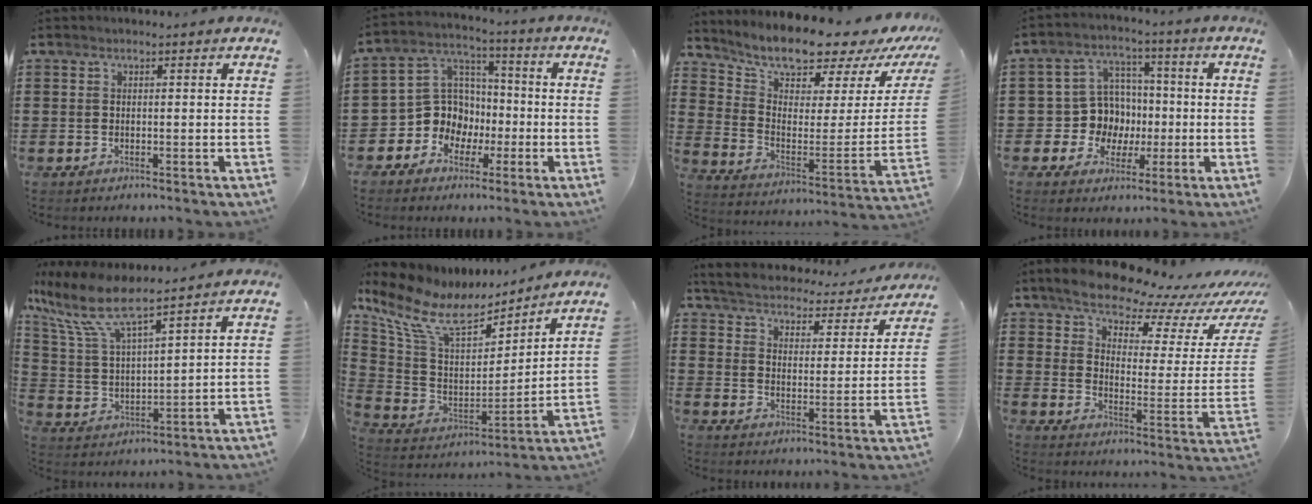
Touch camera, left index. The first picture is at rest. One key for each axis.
{"total": 8.6, "fx": -2.9, "fy": 7.8, "fz": 2.0, "tx": -0.080, "ty": 0.004, "tz": -0.057}
{"total": 9.2, "fx": 8.7, "fy": 1.6, "fz": 2.6, "tx": -0.069, "ty": -0.084, "tz": 0.140}
{"total": 8.9, "fx": 0.3, "fy": 8.5, "fz": 2.6, "tx": -0.083, "ty": 0.006, "tz": 0.015}
{"total": 9.5, "fx": 7.3, "fy": 1.7, "fz": 5.8, "tx": -0.149, "ty": -0.036, "tz": 0.123}
{"total": 10.7, "fx": 7.6, "fy": 4.6, "fz": 5.9, "tx": -0.151, "ty": -0.037, "tz": 0.133}
{"total": 3.6, "fx": 3.5, "fy": 0.2, "fz": 0.3, "tx": -0.030, "ty": -0.032, "tz": 0.052}
{"total": 9.0, "fx": 8.4, "fy": 1.6, "fz": 2.7, "tx": -0.073, "ty": -0.069, "tz": 0.142}